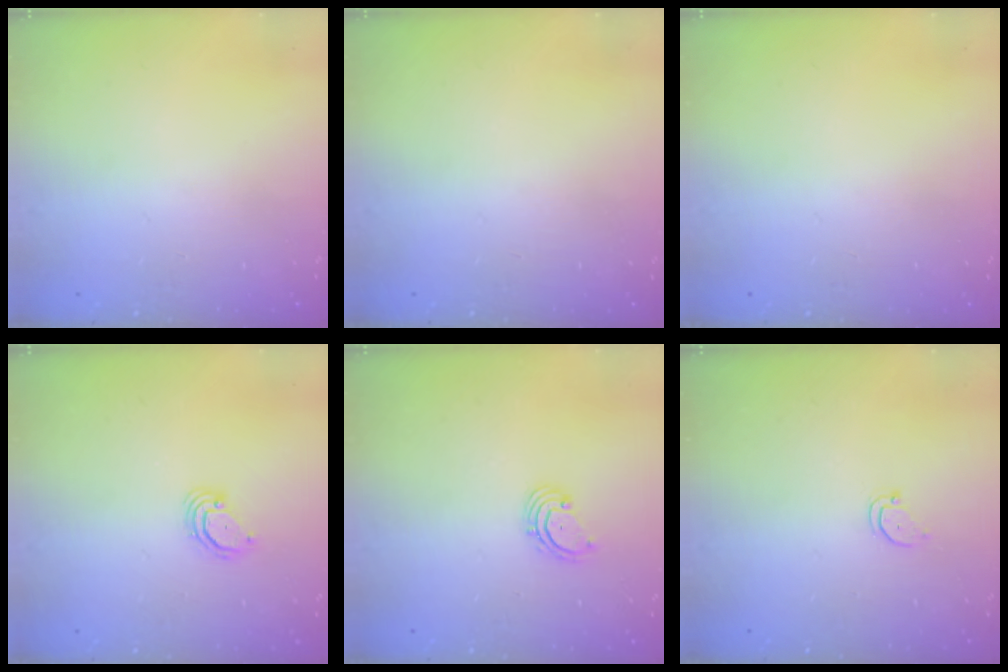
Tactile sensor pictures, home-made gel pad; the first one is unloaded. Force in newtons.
{"total": 0.0}
{"total": 0.0}
{"total": 3.2, "press": 3.2, "slide": 0.2}
{"total": 2.2, "press": 2.1, "slide": 0.7}
{"total": 2.4, "press": 2.4, "slide": 0.2}